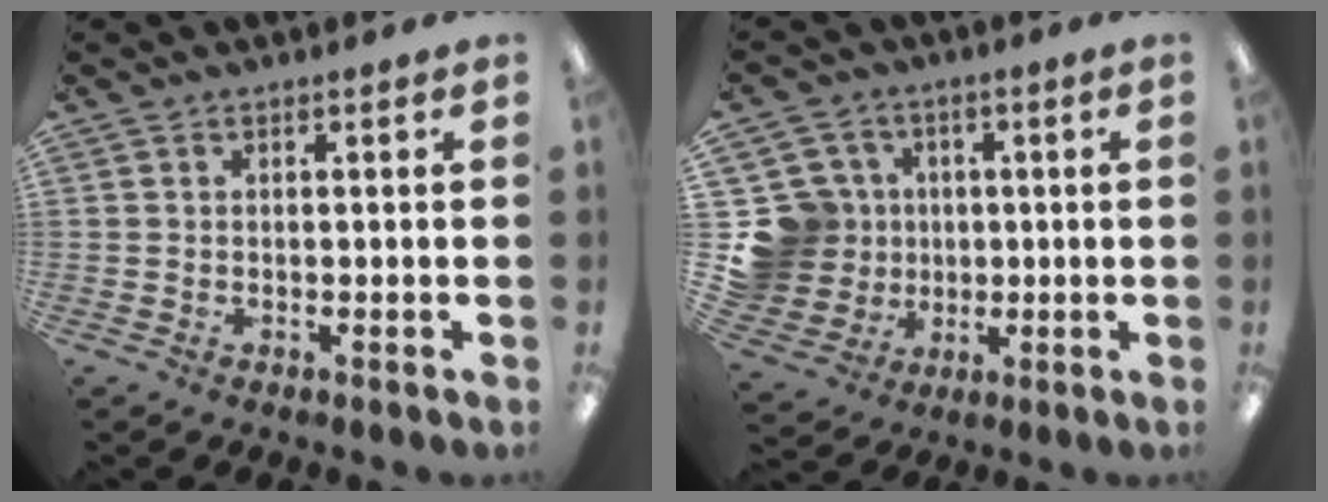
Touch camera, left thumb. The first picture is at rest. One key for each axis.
{"total": 14.0, "fx": 0.6, "fy": 13.4, "fz": 4.2, "tx": -0.116, "ty": 0.015, "tz": 0.025}